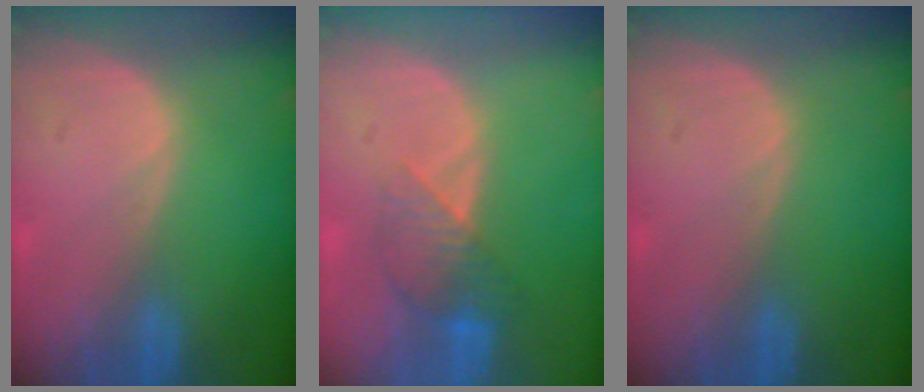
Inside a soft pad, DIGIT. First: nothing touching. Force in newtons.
{"total": 4.2, "press": 4.2, "slide": 0.4}
{"total": 0.0}